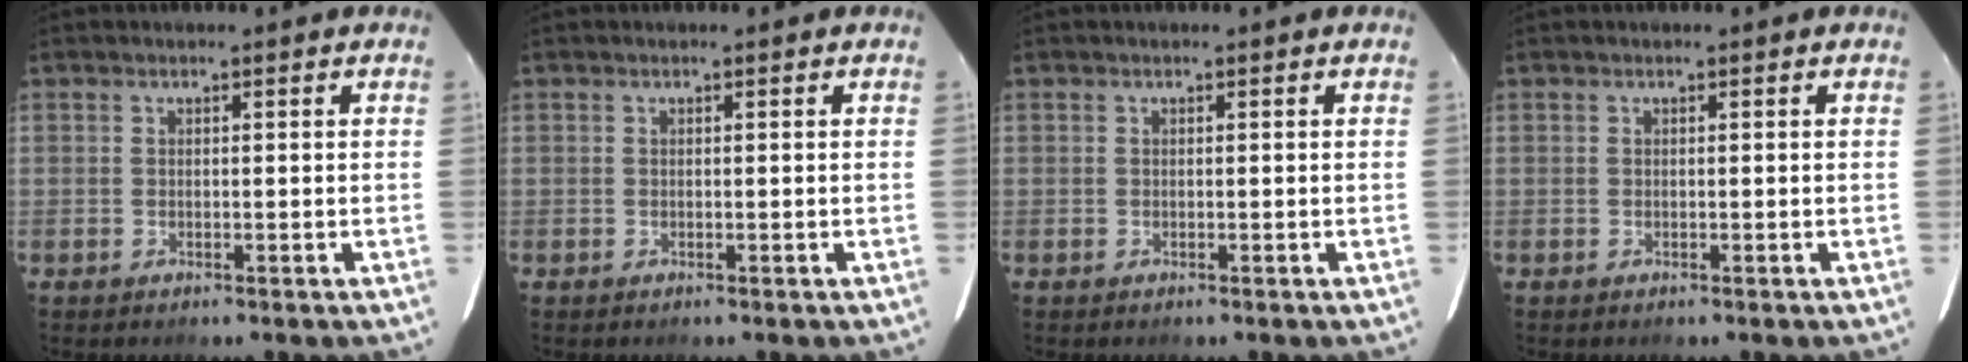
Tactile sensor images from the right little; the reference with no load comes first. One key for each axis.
{"total": 0.0}
{"total": 0.0}
{"total": 0.0}